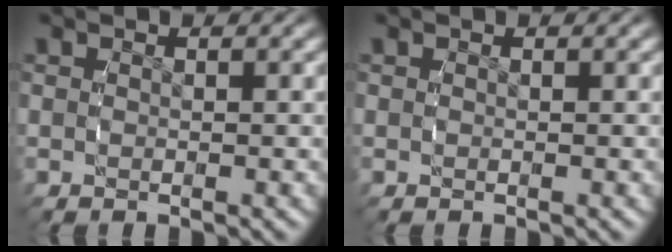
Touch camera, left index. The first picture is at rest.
{"total": 0.0}